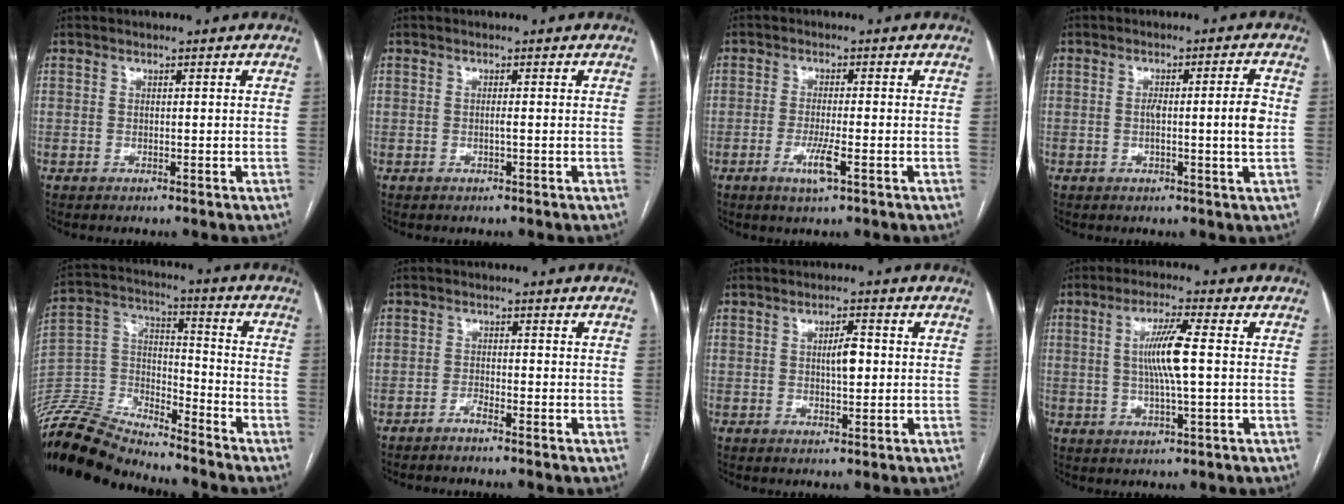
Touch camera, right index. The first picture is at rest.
{"total": 0.6, "force": [-0.2, -0.2, 0.5], "torque": [-0.009, 0.002, -0.004]}
{"total": 4.1, "force": [-1.8, 0.1, 3.7], "torque": [-0.072, -0.009, -0.034]}
{"total": 5.6, "force": [-0.4, -0.3, 5.6], "torque": [-0.088, 0.006, -0.005]}
{"total": 17.6, "force": [-16.9, 3.2, 3.5], "torque": [-0.065, 0.039, -0.305]}
{"total": 1.5, "force": [-1.4, -0.2, 0.6], "torque": [-0.013, 0.001, -0.029]}
{"total": 3.2, "force": [0.3, 1.1, 3.0], "torque": [-0.049, 0.003, 0.005]}
{"total": 7.5, "force": [0.6, 0.2, 7.4], "torque": [-0.142, 0.000, 0.009]}